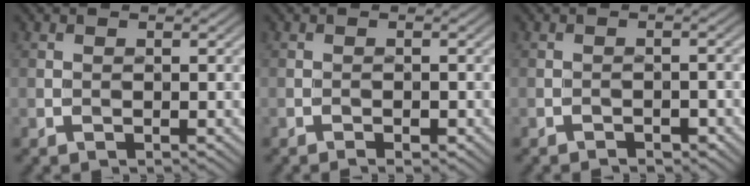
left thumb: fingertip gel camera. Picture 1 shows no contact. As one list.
[{"total": 1.5, "force": [-1.0, 0.4, 1.0], "torque": [-0.018, -0.003, -0.016]}, {"total": 1.8, "force": [-1.5, 0.6, 0.7], "torque": [-0.007, 0.006, -0.019]}]